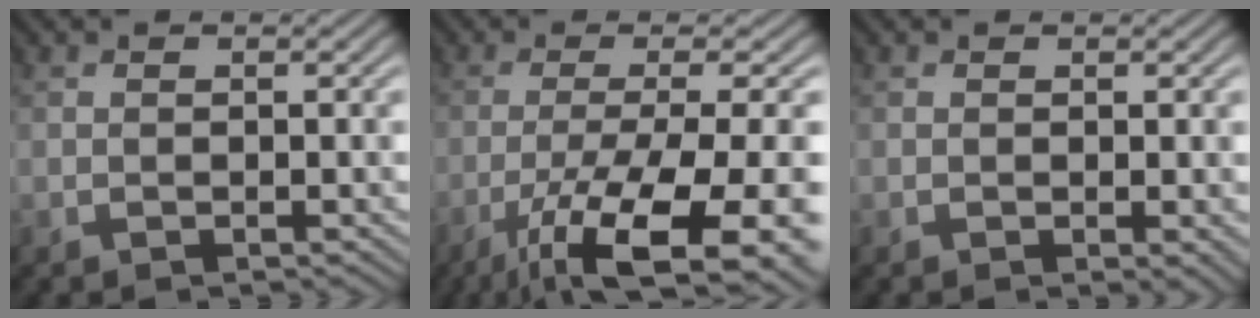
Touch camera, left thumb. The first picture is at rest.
{"total": 14.6, "force": [-7.2, 3.6, 12.2], "torque": [-0.190, -0.018, -0.107]}
{"total": 0.9, "force": [0.1, 0.1, 0.9], "torque": [-0.013, -0.005, -0.001]}